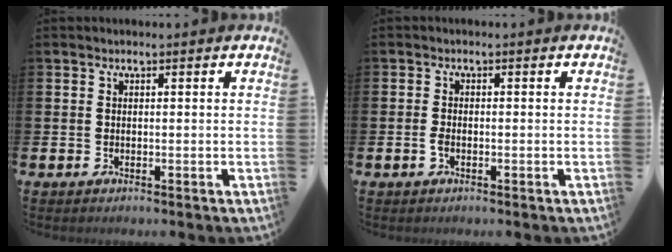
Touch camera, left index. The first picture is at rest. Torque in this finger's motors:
{"motor_torque": [-0.01, 0.07, 0.03, 0.02]}